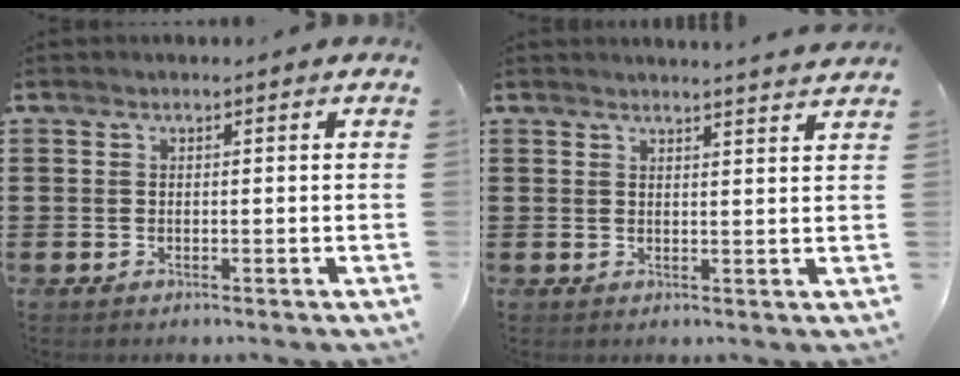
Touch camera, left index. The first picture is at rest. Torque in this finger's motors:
{"motor_torque": [-0.42, -0.50, 0.05, 0.05]}